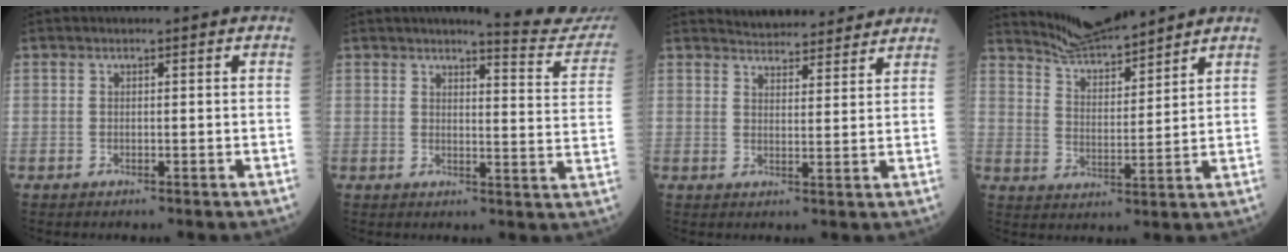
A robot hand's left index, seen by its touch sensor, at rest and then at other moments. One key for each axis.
{"total": 11.0, "fx": 10.8, "fy": -0.6, "fz": 2.2, "tx": -0.018, "ty": -0.071, "tz": 0.110}
{"total": 9.4, "fx": 9.1, "fy": 1.6, "fz": 1.8, "tx": -0.025, "ty": 0.009, "tz": 0.119}
{"total": 8.2, "fx": 8.0, "fy": 0.4, "fz": 1.9, "tx": -0.048, "ty": 0.012, "tz": 0.157}